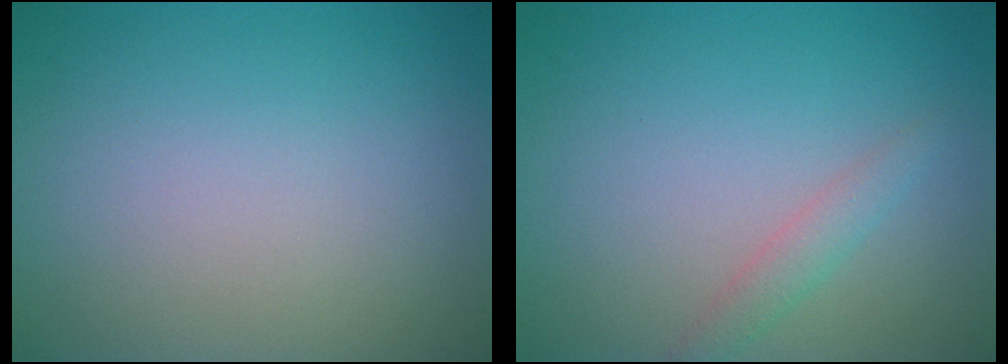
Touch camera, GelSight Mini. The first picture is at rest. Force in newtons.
{"total": 1.5, "press": 1.5, "slide": 0.1}